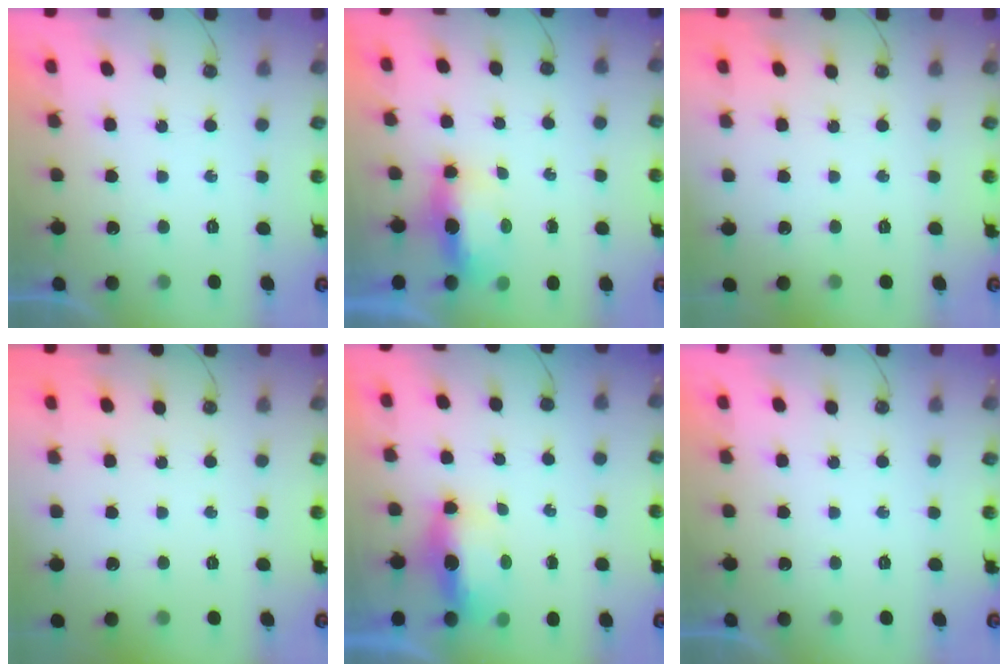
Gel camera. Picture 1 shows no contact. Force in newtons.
{"total": 7.8, "press": 6.6, "slide": 4.2}
{"total": 0.0}
{"total": 0.0}
{"total": 13.9, "press": 8.4, "slide": 11.0}
{"total": 0.0}